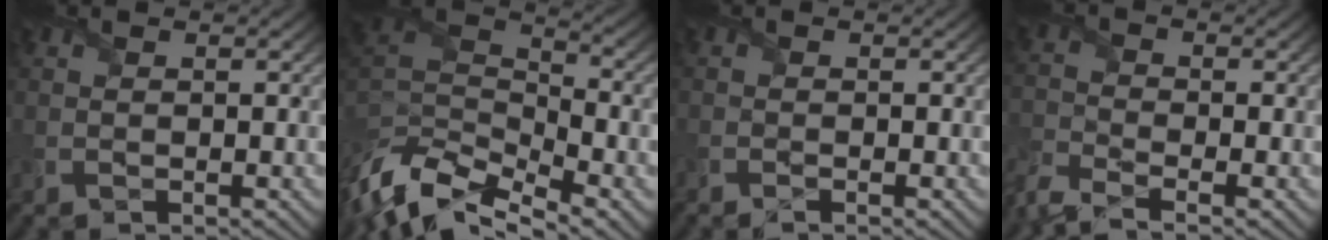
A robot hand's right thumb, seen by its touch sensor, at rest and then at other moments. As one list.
[{"total": 11.7, "force": [-7.1, 5.0, 7.7], "torque": [-0.175, 0.002, -0.134]}, {"total": 0.7, "force": [-0.6, -0.1, 0.3], "torque": [-0.004, -0.001, -0.013]}, {"total": 5.2, "force": [-4.3, 1.2, 2.8], "torque": [-0.068, -0.015, -0.098]}]